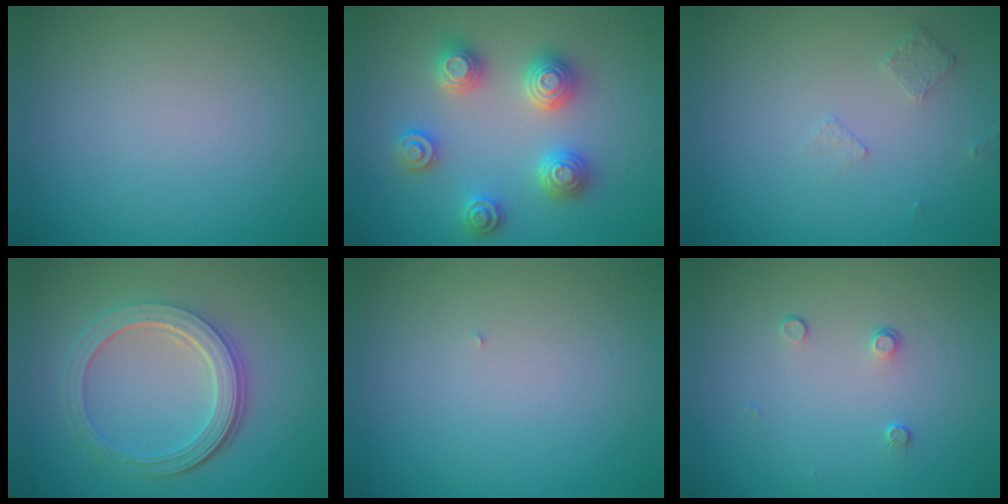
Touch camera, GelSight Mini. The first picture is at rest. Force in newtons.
{"total": 4.8, "press": 4.8, "slide": 0.6}
{"total": 0.8, "press": 0.6, "slide": 0.5}
{"total": 5.0, "press": 3.8, "slide": 3.2}
{"total": 0.0}
{"total": 0.9, "press": 0.6, "slide": 0.6}